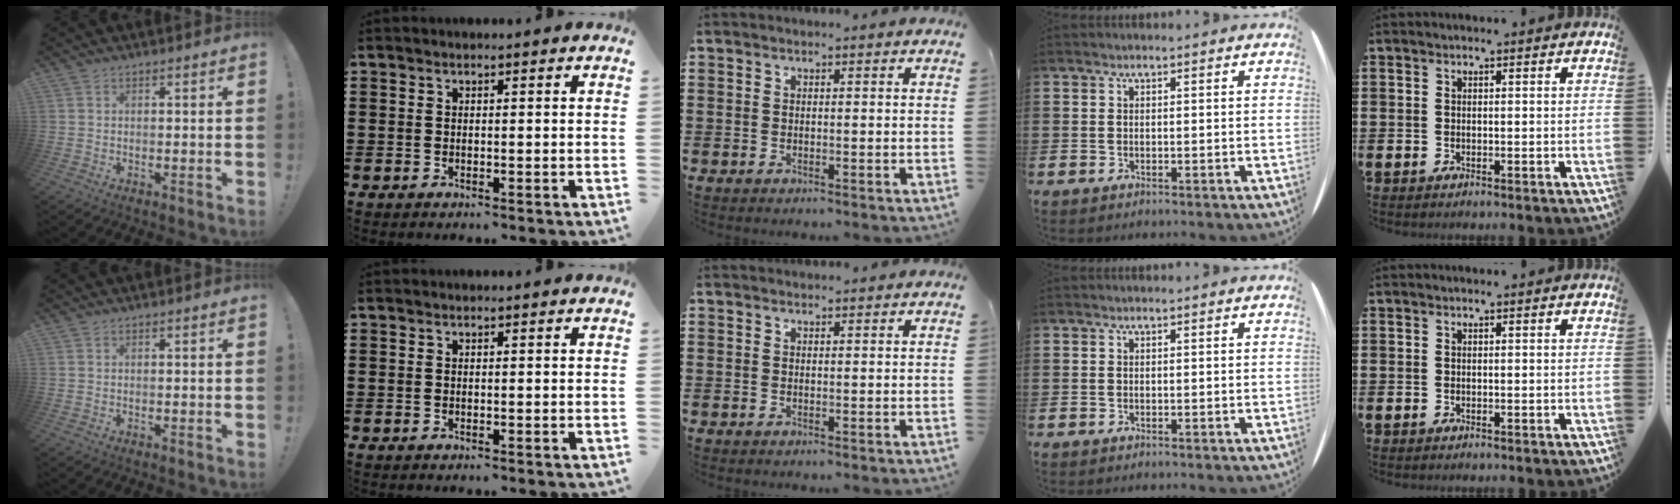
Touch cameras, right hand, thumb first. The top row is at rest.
{"middle": {"total": 0.7, "force": [0.7, 0.1, -0.1], "torque": [0.007, -0.002, 0.012]}}